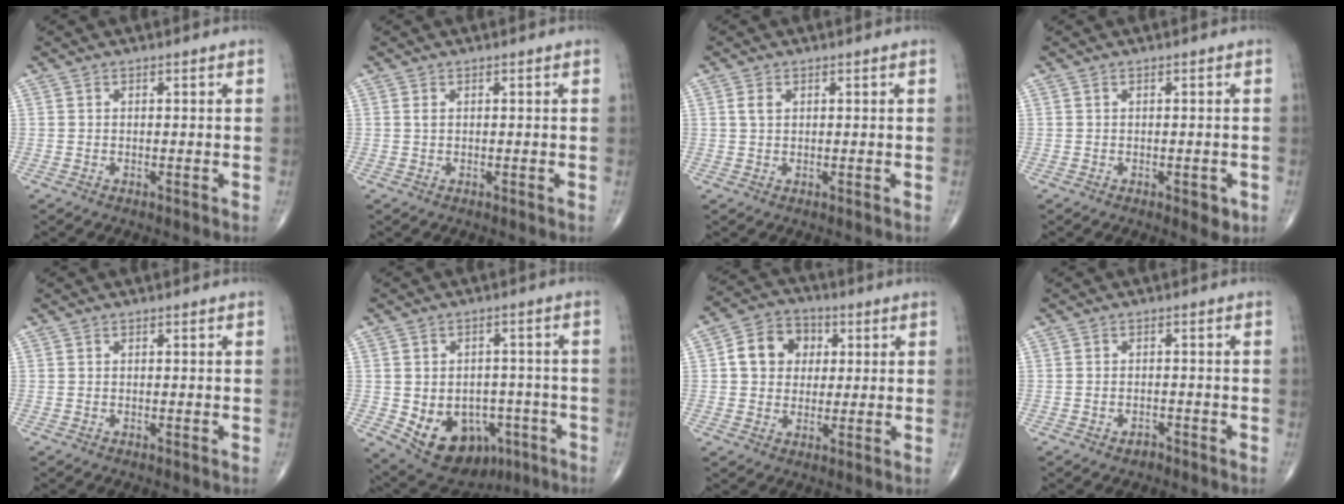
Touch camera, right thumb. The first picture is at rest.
{"total": 0.6, "force": [0.2, 0.3, 0.5], "torque": [-0.009, 0.004, 0.004]}
{"total": 2.0, "force": [0.7, 1.2, 1.4], "torque": [-0.028, 0.003, 0.015]}
{"total": 2.9, "force": [-0.9, 1.4, 2.4], "torque": [-0.016, -0.001, -0.007]}
{"total": 0.0}
{"total": 14.2, "force": [-5.1, 10.2, 8.5], "torque": [-0.101, 0.024, -0.054]}
{"total": 9.7, "force": [1.9, 8.1, 5.0], "torque": [-0.050, 0.008, 0.022]}
{"total": 1.5, "force": [-1.1, 0.9, 0.5], "torque": [-0.008, 0.007, -0.016]}